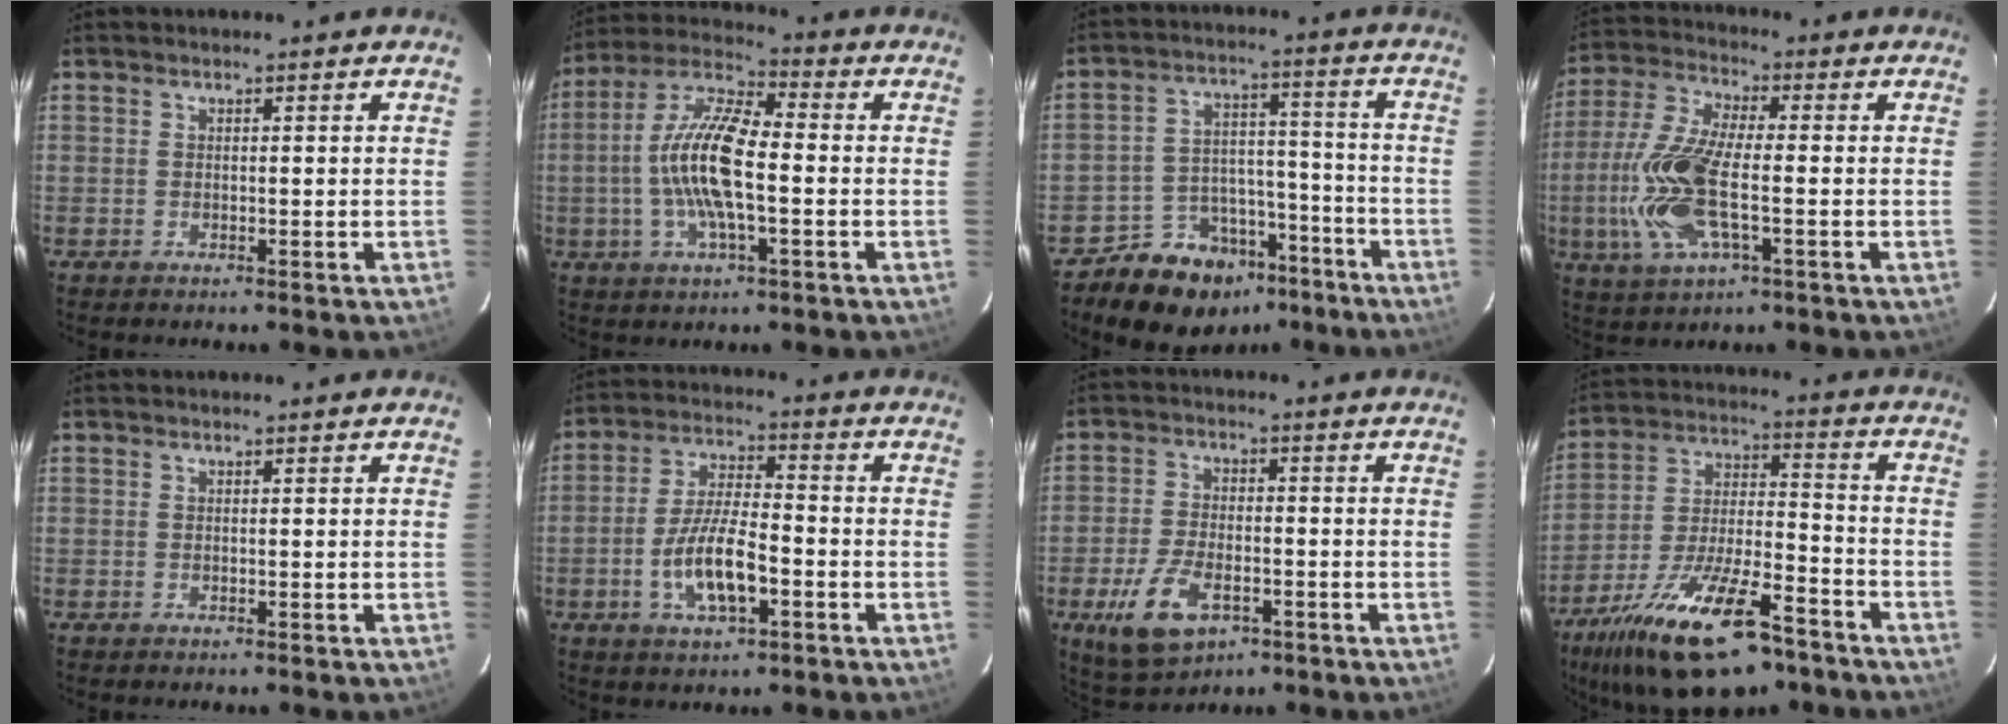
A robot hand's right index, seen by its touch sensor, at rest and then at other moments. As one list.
[{"total": 13.4, "force": [-1.7, 3.9, 12.7], "torque": [-0.256, 0.008, -0.041]}, {"total": 13.2, "force": [-9.4, 8.6, 3.6], "torque": [-0.070, 0.049, -0.125]}, {"total": 15.1, "force": [-3.1, 5.3, 13.8], "torque": [-0.306, -0.004, -0.065]}, {"total": 0.0}, {"total": 10.2, "force": [-3.6, 3.3, 8.9], "torque": [-0.180, -0.001, -0.063]}, {"total": 10.5, "force": [-4.8, 5.5, 7.6], "torque": [-0.167, -0.008, -0.080]}, {"total": 21.9, "force": [-14.4, 7.5, 14.7], "torque": [-0.278, -0.026, -0.236]}]